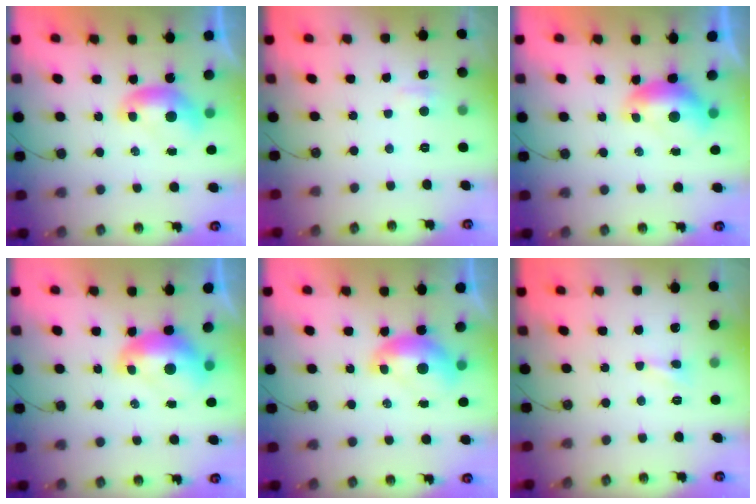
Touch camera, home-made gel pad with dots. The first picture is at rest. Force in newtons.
{"total": 1.7, "press": 1.6, "slide": 0.6}
{"total": 0.6, "press": 0.5, "slide": 0.4}
{"total": 2.6, "press": 2.5, "slide": 0.7}
{"total": 1.3, "press": 1.3, "slide": 0.2}
{"total": 1.2, "press": 1.2, "slide": 0.5}